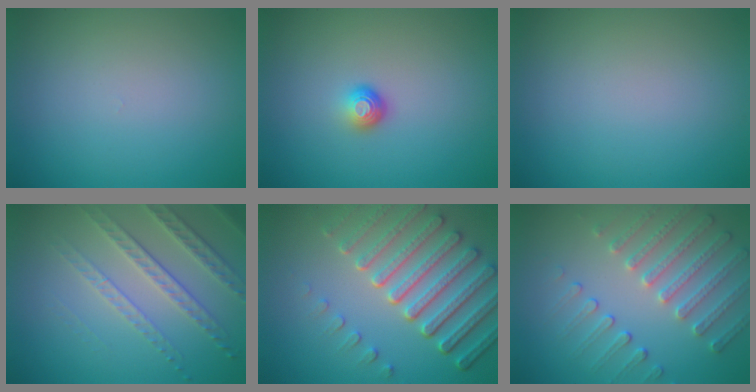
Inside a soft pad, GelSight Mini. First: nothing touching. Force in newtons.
{"total": 1.4, "press": 1.1, "slide": 1.0}
{"total": 0.0}
{"total": 3.4, "press": 3.2, "slide": 1.3}
{"total": 7.2, "press": 5.6, "slide": 4.6}
{"total": 4.0, "press": 3.7, "slide": 1.6}